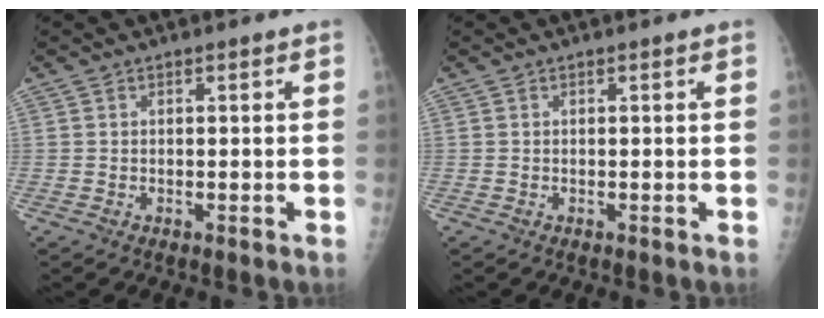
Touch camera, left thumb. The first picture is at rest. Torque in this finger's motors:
{"motor_torque": [0.00, 0.00, 0.00, 0.00, 0.00]}